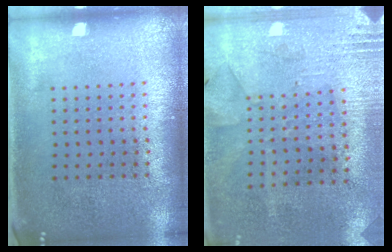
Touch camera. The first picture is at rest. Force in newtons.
{"total": 2.7, "press": 2.2, "slide": 1.5}